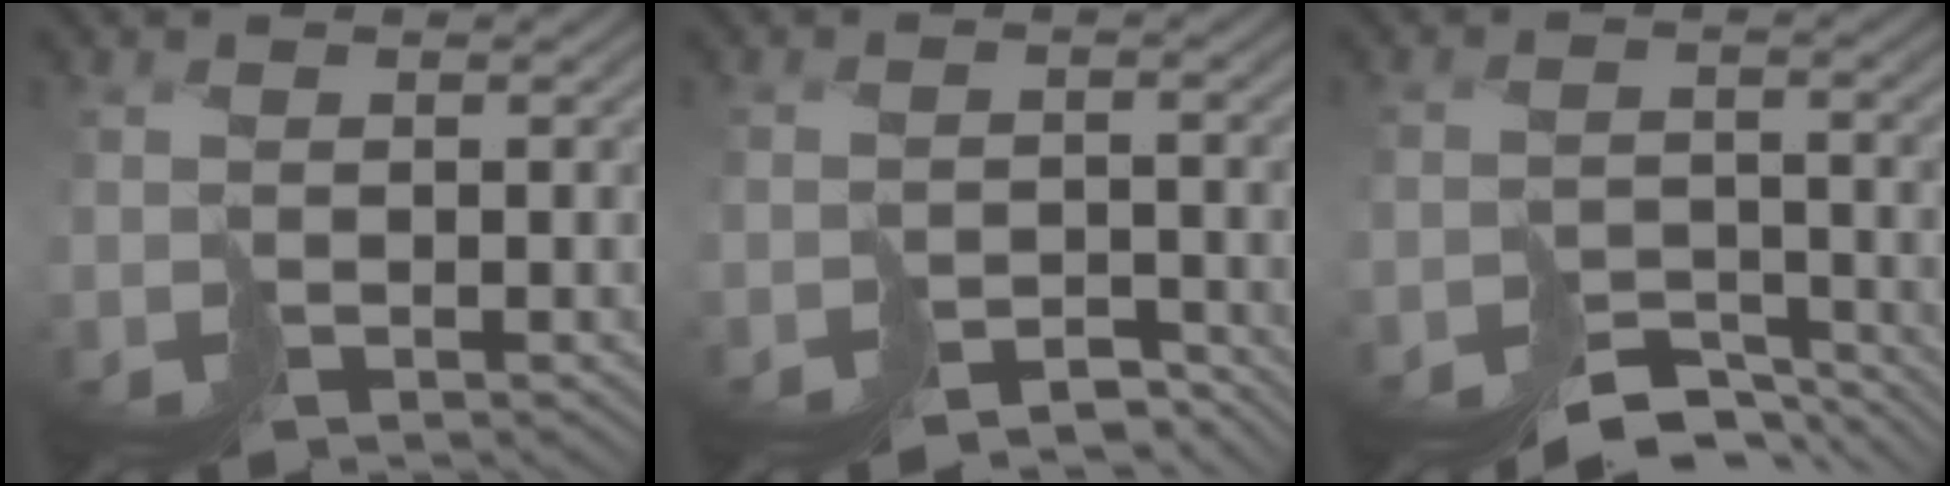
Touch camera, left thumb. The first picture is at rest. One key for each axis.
{"total": 5.0, "fx": -4.8, "fy": 1.2, "fz": 0.4, "tx": 0.008, "ty": -0.008, "tz": -0.070}
{"total": 6.4, "fx": -6.2, "fy": 1.4, "fz": 0.9, "tx": 0.001, "ty": -0.008, "tz": -0.097}